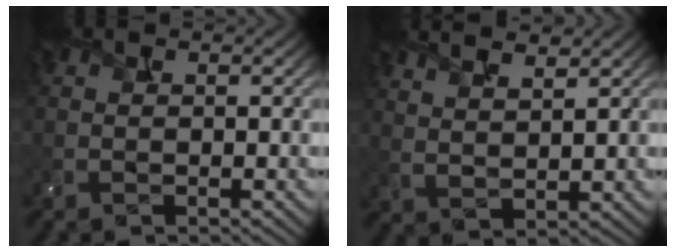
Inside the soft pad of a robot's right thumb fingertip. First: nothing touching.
{"total": 5.6, "force": [4.5, 1.3, 3.2], "torque": [-0.057, 0.006, 0.074]}